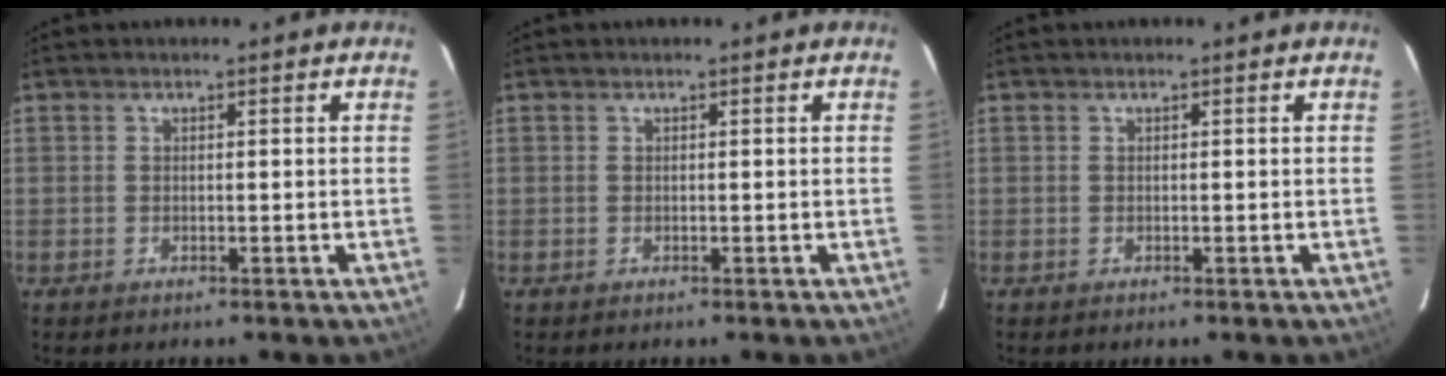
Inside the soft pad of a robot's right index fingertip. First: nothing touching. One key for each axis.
{"total": 0.0}
{"total": 0.0}